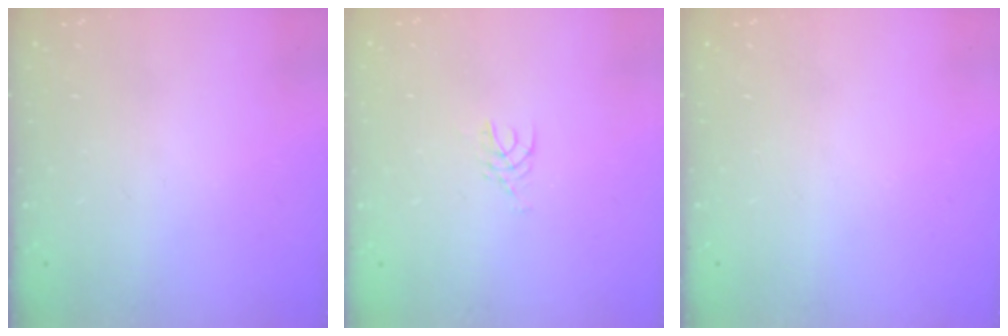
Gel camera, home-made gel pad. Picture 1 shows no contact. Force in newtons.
{"total": 2.5, "press": 2.5, "slide": 0.2}
{"total": 0.0}